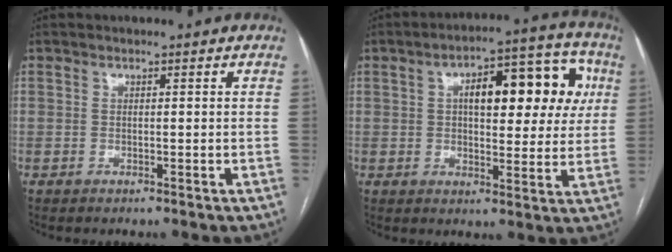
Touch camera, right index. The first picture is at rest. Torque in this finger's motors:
{"motor_torque": [0.89, -0.15, 0.31, 0.07]}